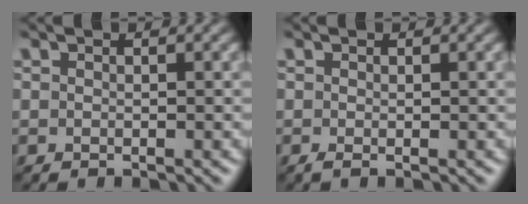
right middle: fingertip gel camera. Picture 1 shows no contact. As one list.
[{"total": 0.6, "force": [-0.2, 0.1, 0.6], "torque": [-0.013, -0.005, -0.003]}]